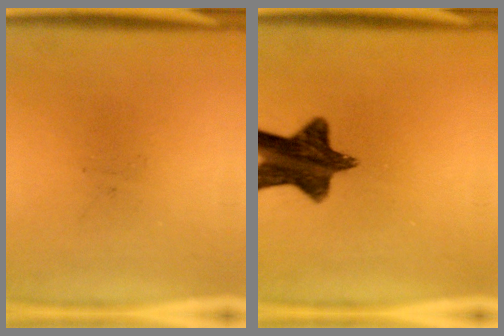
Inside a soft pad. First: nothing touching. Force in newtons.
{"total": 11.8}